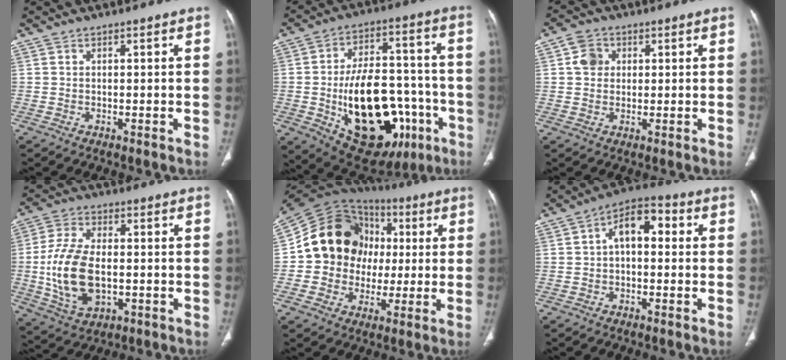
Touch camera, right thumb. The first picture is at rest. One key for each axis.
{"total": 27.7, "fx": -8.1, "fy": 15.3, "fz": 21.7, "tx": -0.319, "ty": 0.025, "tz": -0.099}
{"total": 4.4, "fx": 1.1, "fy": 3.7, "fz": 2.1, "tx": -0.024, "ty": 0.002, "tz": 0.018}
{"total": 14.4, "fx": -1.4, "fy": 8.2, "fz": 11.8, "tx": -0.236, "ty": 0.002, "tz": -0.018}
{"total": 18.6, "fx": 1.4, "fy": 16.0, "fz": 9.4, "tx": -0.122, "ty": 0.032, "tz": 0.025}
{"total": 8.3, "fx": 1.0, "fy": 4.7, "fz": 6.8, "tx": -0.091, "ty": 0.031, "tz": 0.005}